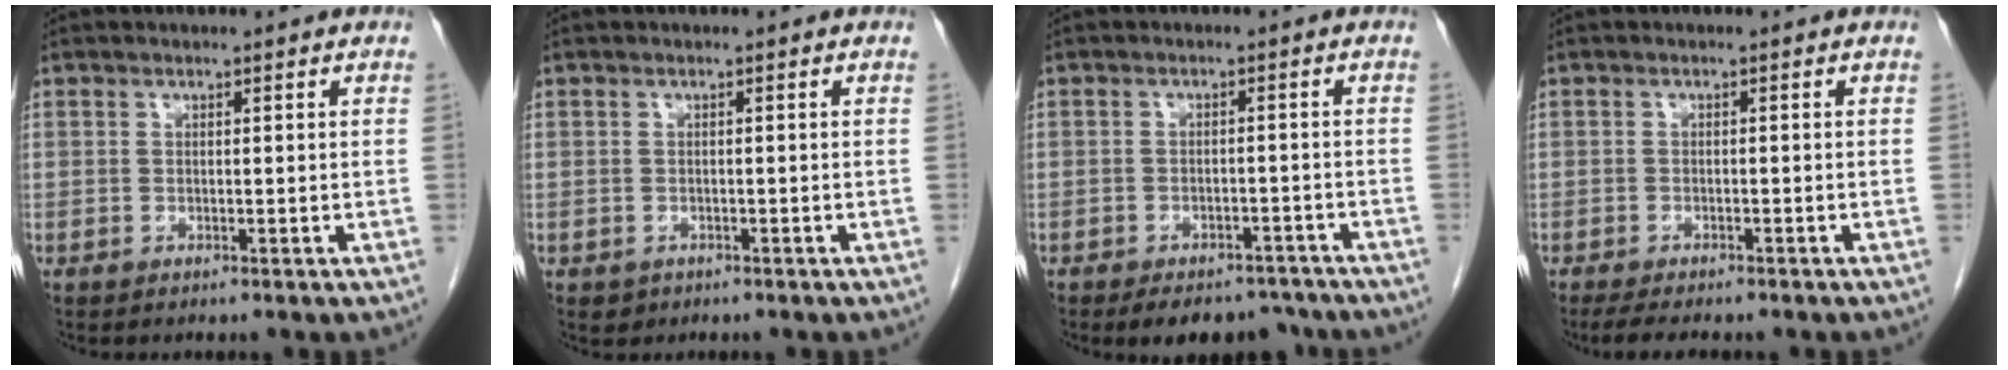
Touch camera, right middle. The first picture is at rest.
{"total": 1.2, "force": [-0.6, 1.0, 0.2], "torque": [-0.006, 0.003, -0.001]}
{"total": 8.6, "force": [-7.2, 3.9, 2.6], "torque": [-0.024, 0.005, -0.089]}
{"total": 5.6, "force": [-4.6, 1.3, 3.0], "torque": [-0.045, -0.011, -0.063]}